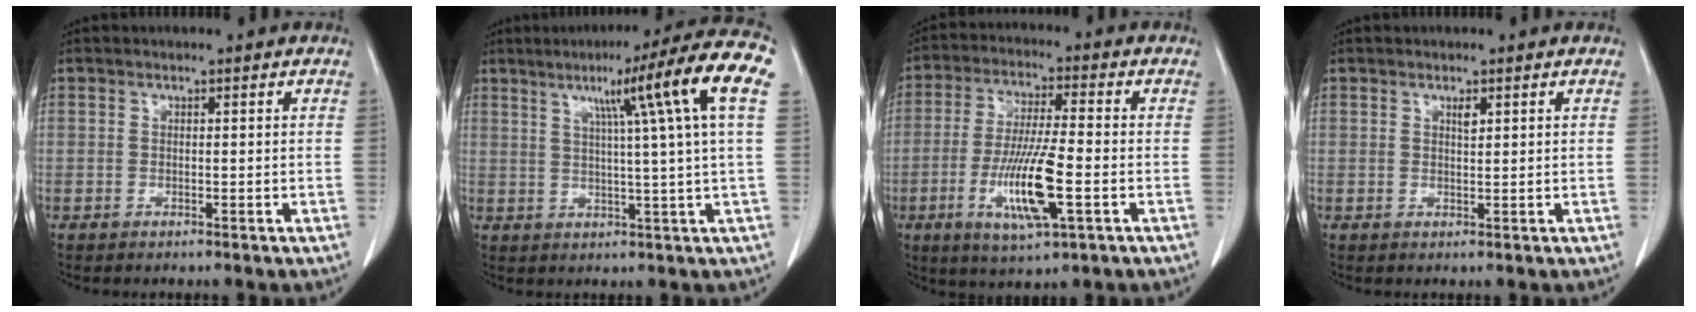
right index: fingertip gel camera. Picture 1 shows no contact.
{"total": 15.1, "force": [5.6, -1.9, 13.9], "torque": [-0.186, 0.019, 0.068]}
{"total": 11.7, "force": [-3.4, 1.4, 11.1], "torque": [-0.216, -0.016, -0.061]}
{"total": 1.2, "force": [0.7, 0.3, 0.9], "torque": [-0.016, -0.005, 0.013]}